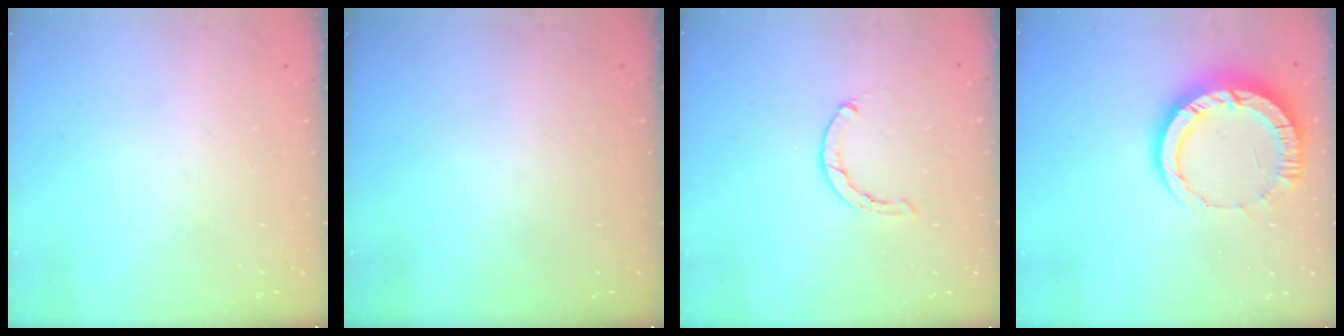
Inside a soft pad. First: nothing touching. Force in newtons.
{"total": 0.0}
{"total": 0.7, "press": 0.6, "slide": 0.2}
{"total": 11.3, "press": 11.2, "slide": 1.2}